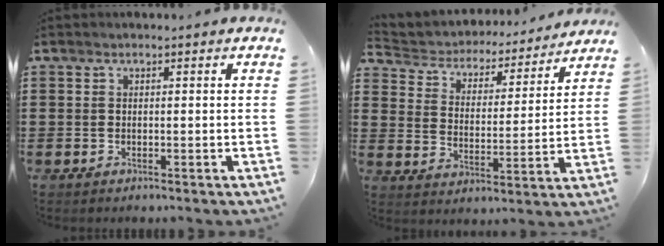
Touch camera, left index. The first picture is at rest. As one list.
[{"total": 3.9, "force": [3.8, 0.9, 0.2], "torque": [-0.030, -0.033, 0.058]}]